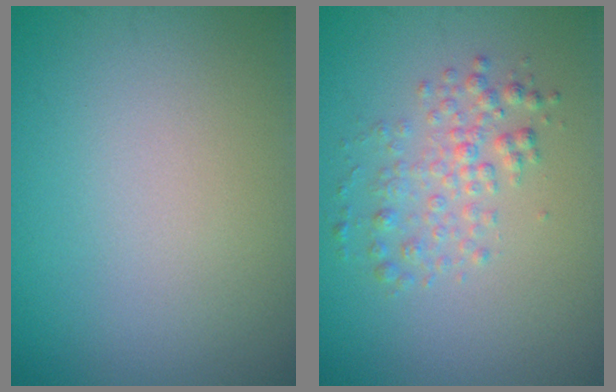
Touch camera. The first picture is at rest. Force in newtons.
{"total": 2.5, "press": 2.5, "slide": 0.0}